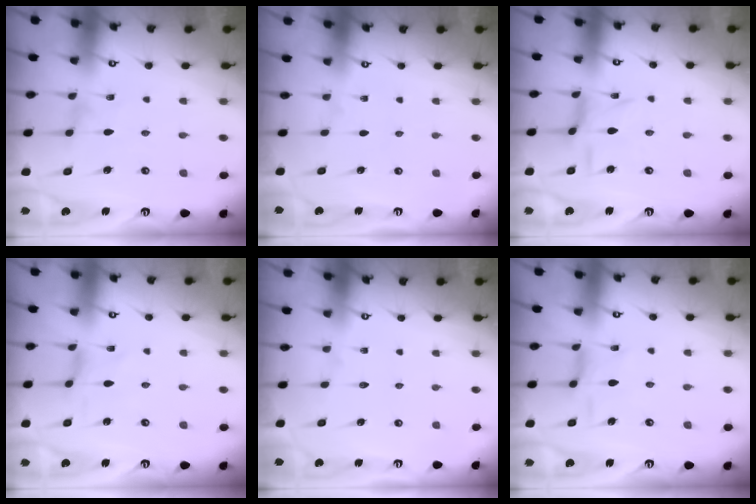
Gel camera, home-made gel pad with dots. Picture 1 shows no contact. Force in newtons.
{"total": 0.0}
{"total": 2.4, "press": 2.4, "slide": 0.4}
{"total": 0.0}
{"total": 0.0}
{"total": 6.4, "press": 6.4, "slide": 0.4}